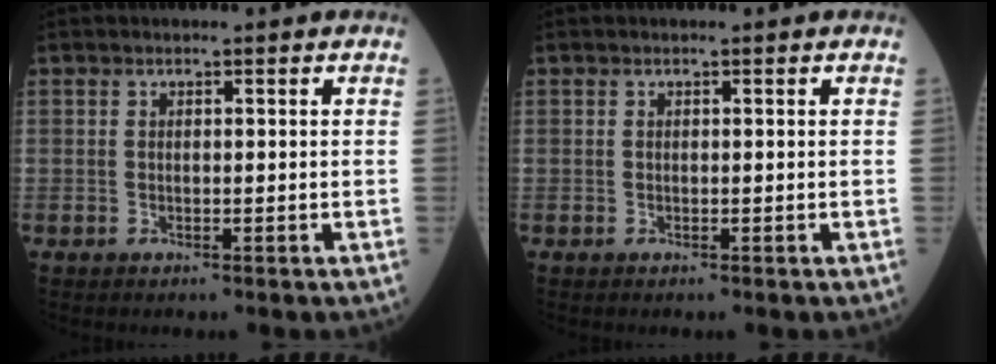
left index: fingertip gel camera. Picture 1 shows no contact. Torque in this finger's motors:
{"motor_torque": [0.00, 0.00, 0.00, 0.00]}